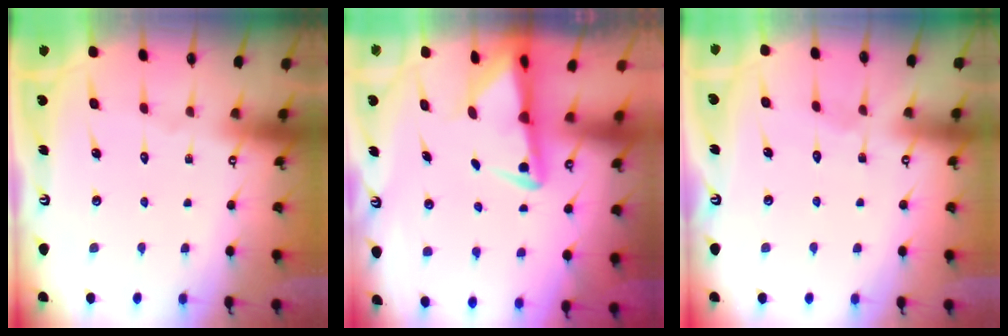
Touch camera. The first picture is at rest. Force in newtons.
{"total": 3.7, "press": 3.6, "slide": 0.7}
{"total": 2.6, "press": 2.5, "slide": 0.3}